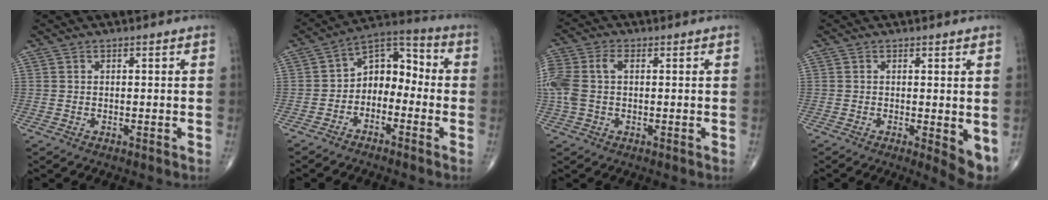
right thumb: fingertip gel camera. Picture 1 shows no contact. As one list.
[{"total": 9.1, "force": [-2.3, 6.5, 6.0], "torque": [-0.060, 0.054, -0.058]}, {"total": 9.1, "force": [0.5, 5.7, 7.0], "torque": [-0.195, 0.026, 0.014]}, {"total": 5.1, "force": [-0.3, 1.5, 4.8], "torque": [-0.063, -0.015, -0.004]}]